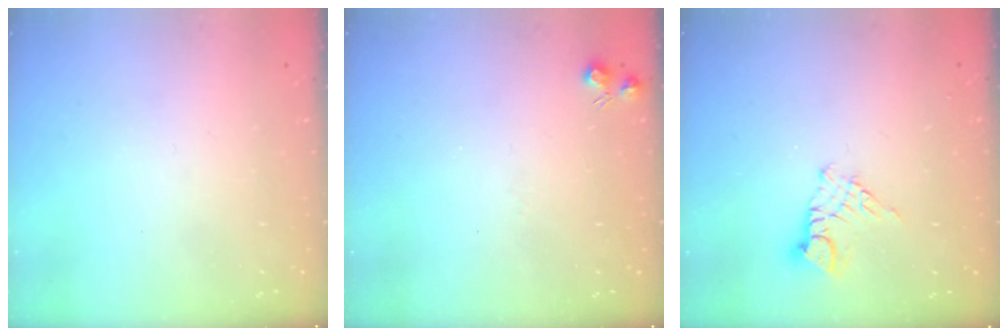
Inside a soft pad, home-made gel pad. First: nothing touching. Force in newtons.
{"total": 3.7, "press": 3.6, "slide": 0.6}
{"total": 6.7, "press": 6.7, "slide": 0.6}